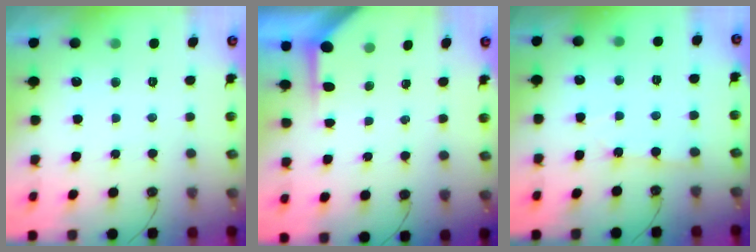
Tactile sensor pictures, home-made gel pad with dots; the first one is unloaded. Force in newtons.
{"total": 4.0, "press": 3.9, "slide": 0.3}
{"total": 1.8, "press": 1.8, "slide": 0.3}